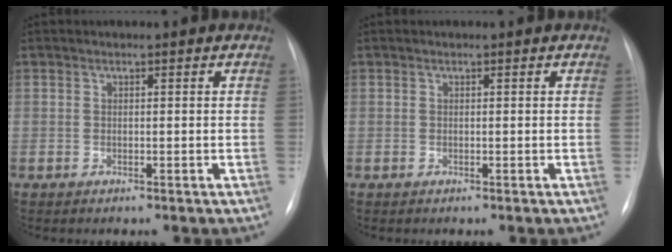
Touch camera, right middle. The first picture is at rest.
{"total": 0.0}